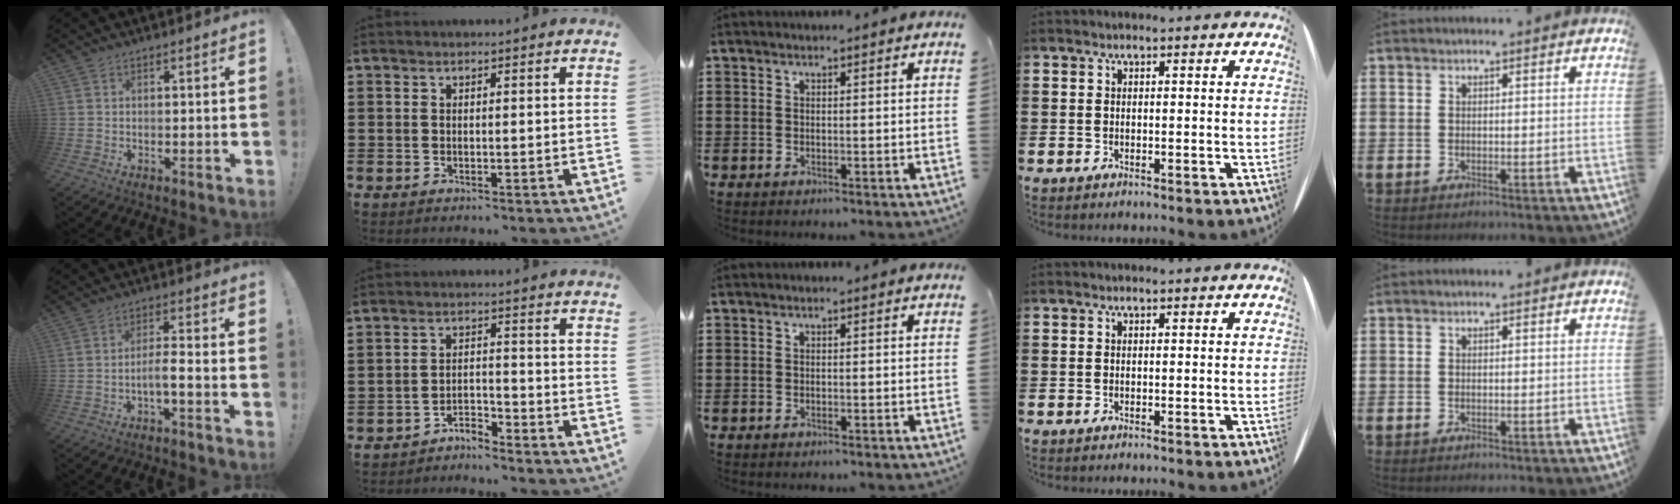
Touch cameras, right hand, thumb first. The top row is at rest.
{"thumb": {"total": 5.4, "force": [-2.4, 0.9, 4.8], "torque": [-0.081, 0.007, -0.041]}, "index": {"total": 3.2, "force": [-3.2, 0.2, -0.1], "torque": [-0.006, 0.003, -0.067]}}